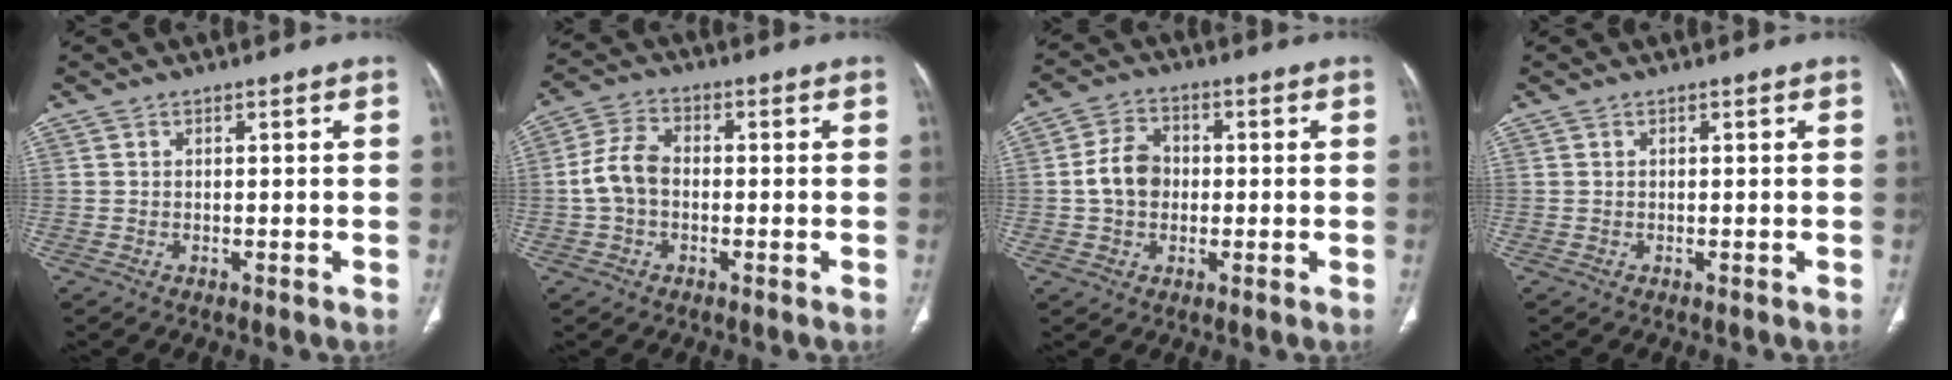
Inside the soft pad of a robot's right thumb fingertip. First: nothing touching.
{"total": 7.0, "force": [-0.7, 4.8, 5.0], "torque": [-0.100, 0.021, -0.021]}
{"total": 7.2, "force": [-0.2, 5.6, 4.5], "torque": [-0.067, 0.016, -0.011]}
{"total": 0.0}